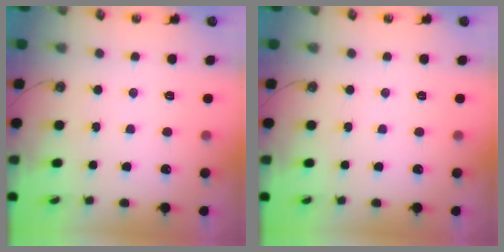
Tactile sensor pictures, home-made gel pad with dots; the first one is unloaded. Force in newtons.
{"total": 0.0}